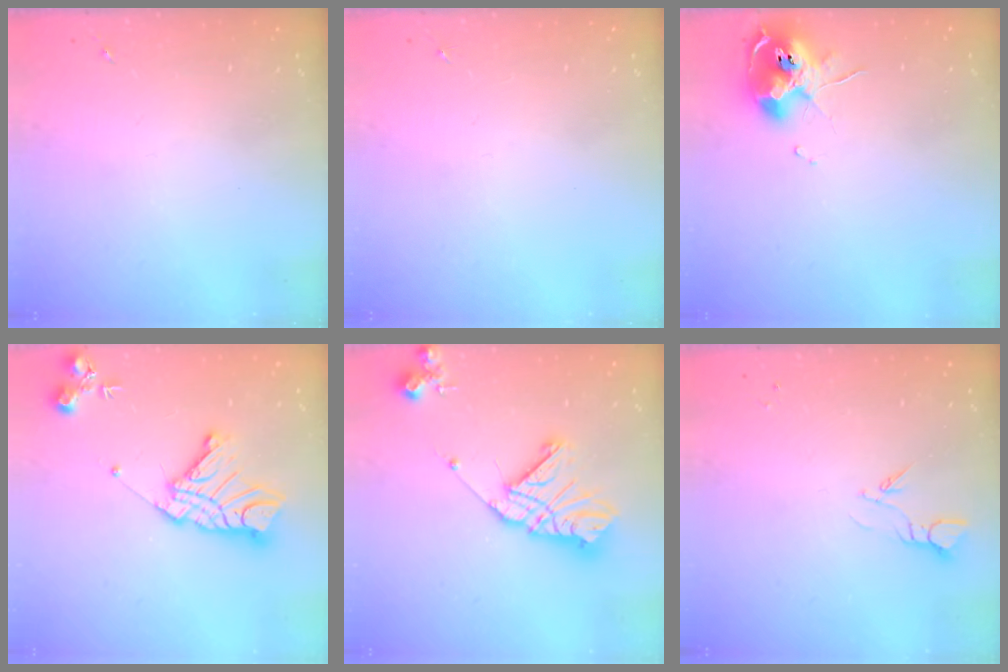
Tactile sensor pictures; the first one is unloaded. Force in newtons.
{"total": 0.0}
{"total": 10.6, "press": 10.5, "slide": 1.2}
{"total": 18.2, "press": 18.1, "slide": 1.5}
{"total": 17.8, "press": 17.7, "slide": 2.1}
{"total": 3.2, "press": 3.1, "slide": 0.3}